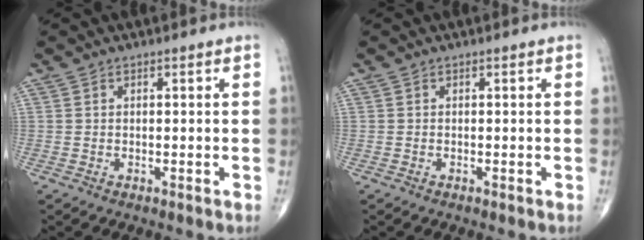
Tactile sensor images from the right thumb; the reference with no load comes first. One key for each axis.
{"total": 0.0}